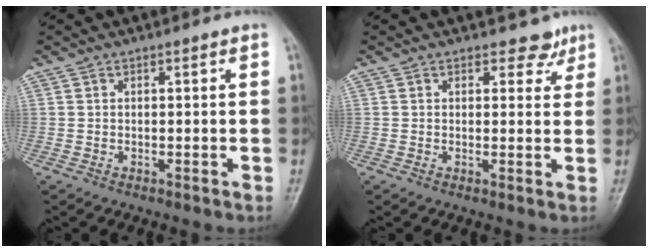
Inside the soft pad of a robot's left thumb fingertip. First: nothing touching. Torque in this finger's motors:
{"motor_torque": [-0.39, -0.16, -0.23, 0.00, 0.06]}